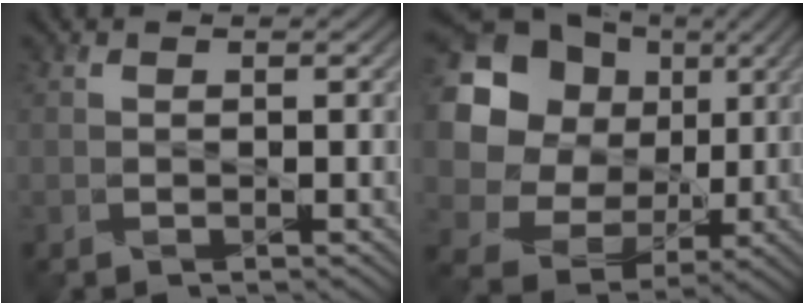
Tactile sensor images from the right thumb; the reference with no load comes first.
{"total": 18.9, "force": [5.3, 16.2, 8.1], "torque": [-0.258, 0.029, 0.111]}